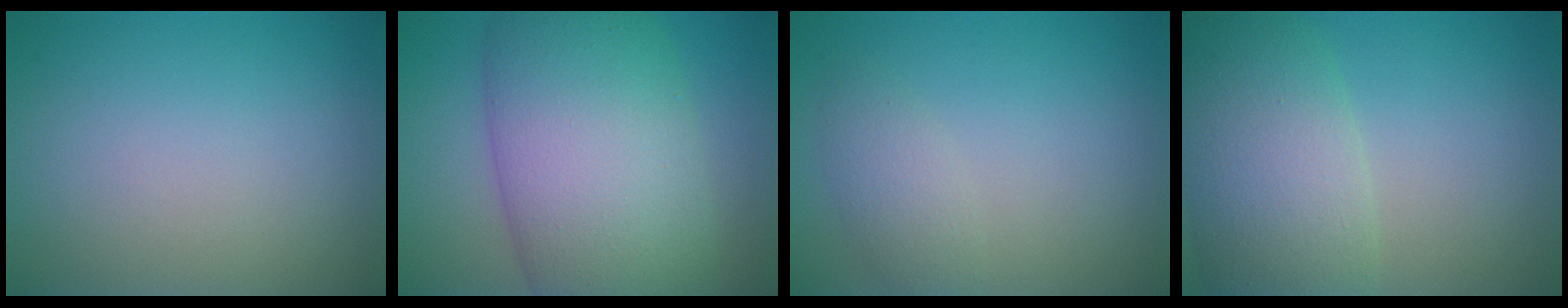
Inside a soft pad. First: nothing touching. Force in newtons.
{"total": 13.7, "press": 13.7, "slide": 0.3}
{"total": 1.9, "press": 1.9, "slide": 0.1}
{"total": 8.3, "press": 8.3, "slide": 0.5}